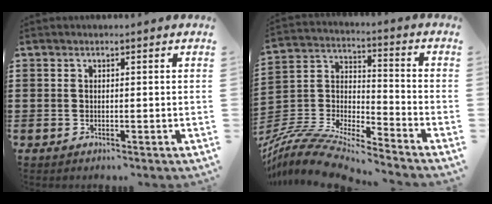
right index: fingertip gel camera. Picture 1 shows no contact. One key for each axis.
{"total": 9.0, "fx": -8.5, "fy": 1.0, "fz": 2.8, "tx": -0.077, "ty": -0.003, "tz": -0.177}